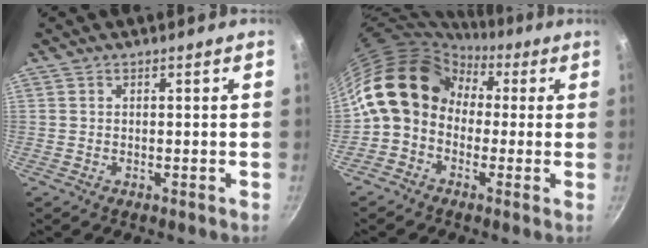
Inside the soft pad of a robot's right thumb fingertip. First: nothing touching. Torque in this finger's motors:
{"motor_torque": [1.79, 3.23, 1.29, -1.17, 0.63]}